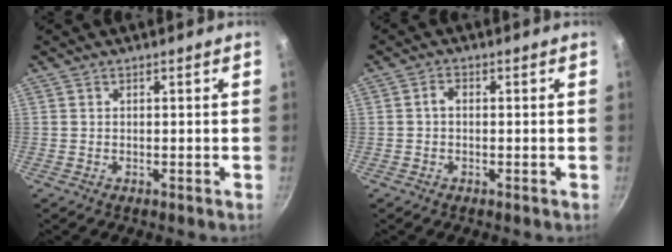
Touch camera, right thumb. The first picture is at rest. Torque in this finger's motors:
{"motor_torque": [0.46, 0.67, 0.39, 0.41, -0.03]}